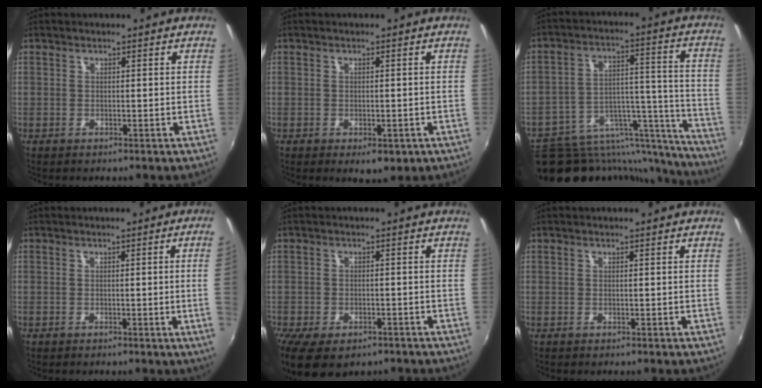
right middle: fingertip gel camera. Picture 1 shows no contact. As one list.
[{"total": 3.5, "force": [-1.5, 2.0, 2.4], "torque": [-0.042, -0.015, -0.018]}, {"total": 22.6, "force": [-17.9, 10.2, 9.3], "torque": [-0.142, 0.039, -0.230]}, {"total": 4.2, "force": [0.1, -2.1, 3.7], "torque": [-0.060, -0.010, 0.006]}, {"total": 9.7, "force": [-6.4, 4.8, 5.5], "torque": [-0.128, -0.038, -0.099]}, {"total": 0.0}]